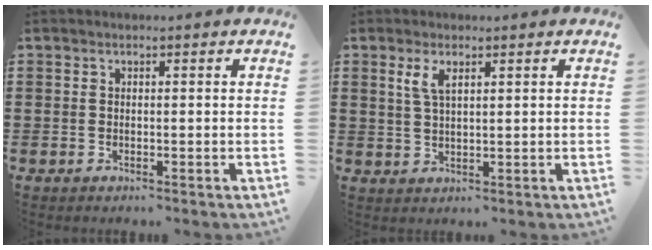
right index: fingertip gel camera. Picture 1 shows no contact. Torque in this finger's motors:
{"motor_torque": [0.30, -0.21, 0.29, 0.09]}